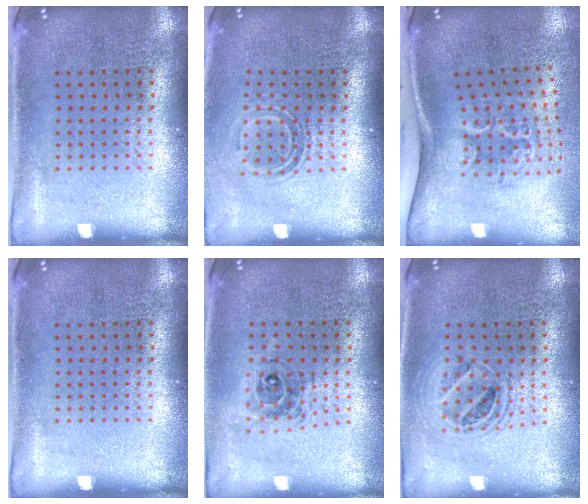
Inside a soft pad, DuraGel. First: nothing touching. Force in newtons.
{"total": 1.5, "press": 1.0, "slide": 1.1}
{"total": 2.2, "press": 1.3, "slide": 1.8}
{"total": 0.0}
{"total": 0.8, "press": 0.8, "slide": 0.1}
{"total": 1.6, "press": 1.4, "slide": 0.7}